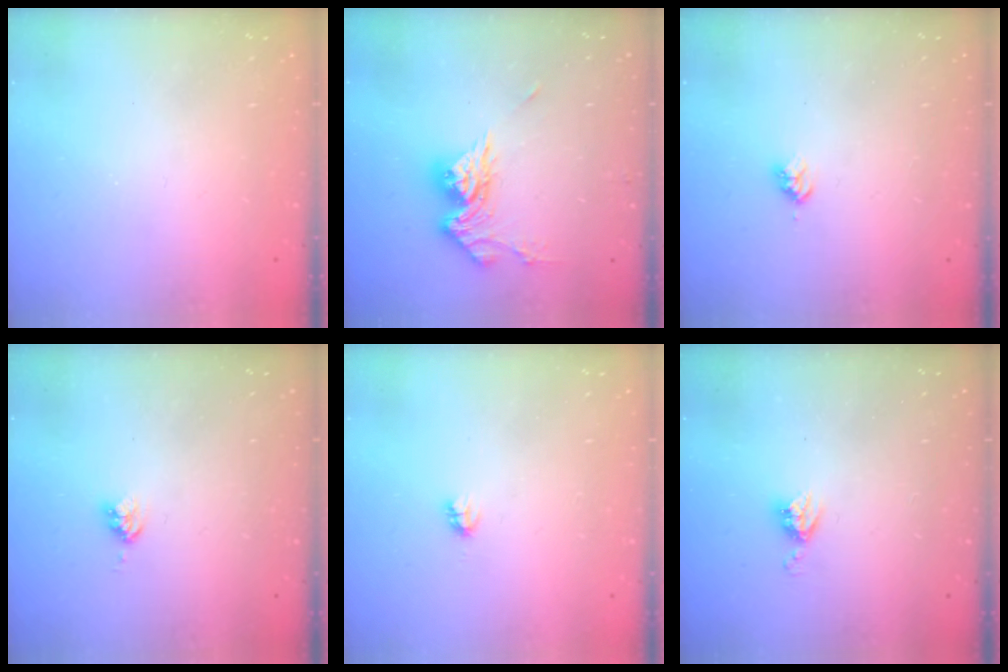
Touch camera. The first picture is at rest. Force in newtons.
{"total": 12.0, "press": 11.9, "slide": 1.1}
{"total": 2.9, "press": 2.9, "slide": 0.4}
{"total": 4.0, "press": 4.0, "slide": 0.1}
{"total": 2.2, "press": 2.2, "slide": 0.2}
{"total": 5.1, "press": 5.1, "slide": 0.2}